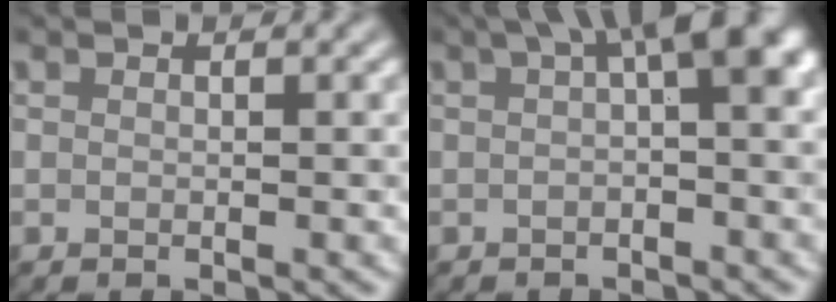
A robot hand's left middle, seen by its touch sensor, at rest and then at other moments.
{"total": 5.7, "force": [1.7, 1.4, 5.2], "torque": [-0.050, 0.026, 0.013]}